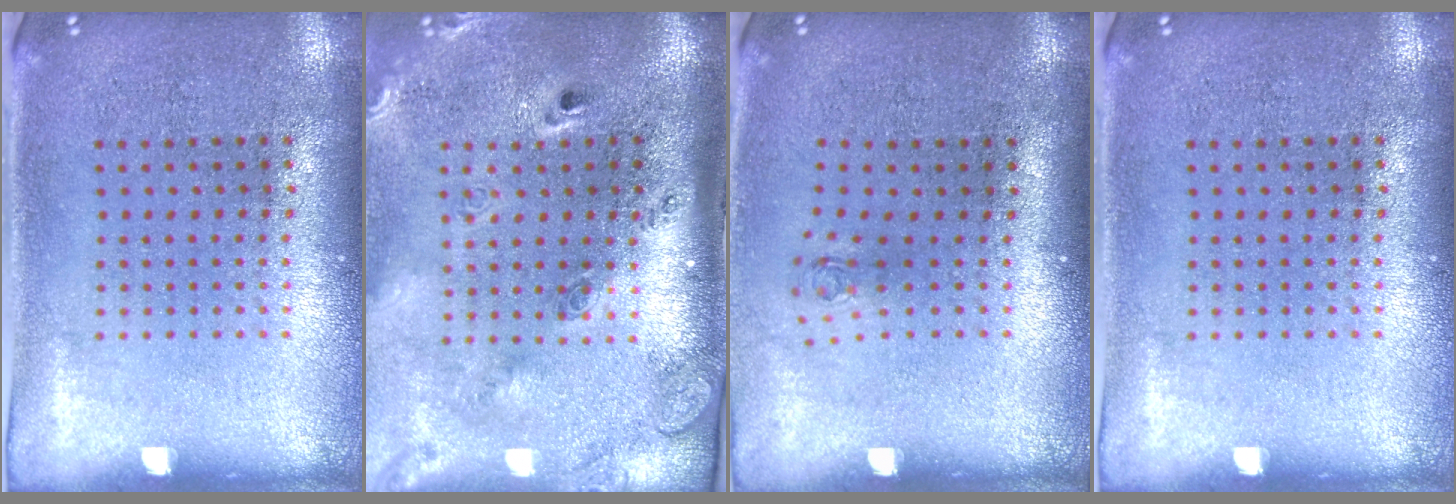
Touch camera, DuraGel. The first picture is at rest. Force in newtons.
{"total": 2.8, "press": 2.0, "slide": 1.9}
{"total": 0.7, "press": 0.3, "slide": 0.6}
{"total": 0.0}